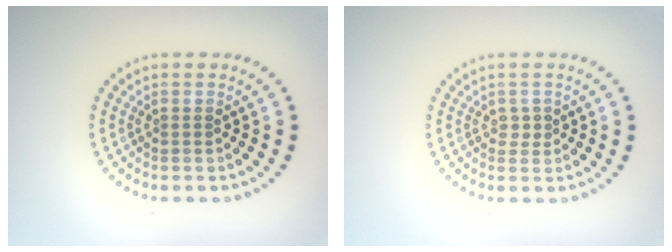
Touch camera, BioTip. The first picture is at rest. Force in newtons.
{"total": 0.8, "press": 0.8, "slide": 0.2}